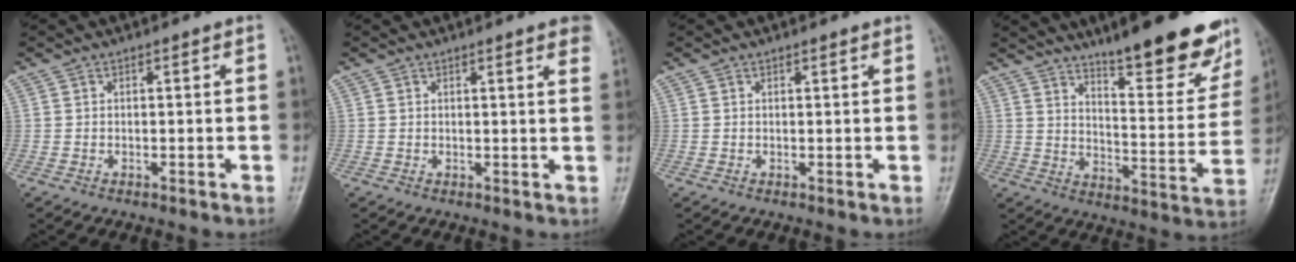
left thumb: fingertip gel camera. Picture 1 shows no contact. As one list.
[{"total": 5.6, "force": [3.8, 0.9, 4.0], "torque": [-0.035, -0.005, 0.033]}, {"total": 0.8, "force": [0.8, 0.0, 0.3], "torque": [-0.004, -0.001, 0.011]}, {"total": 20.3, "force": [14.7, 4.6, 13.1], "torque": [-0.140, -0.093, 0.210]}]